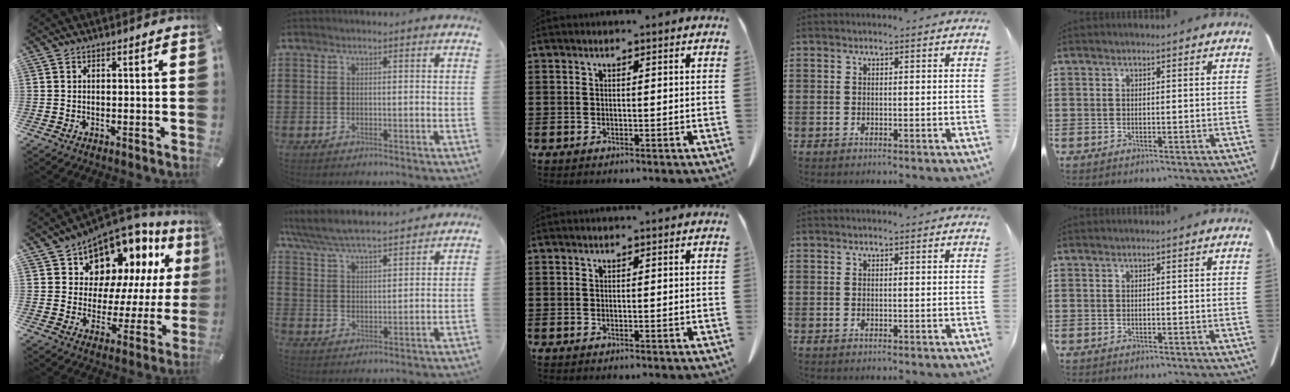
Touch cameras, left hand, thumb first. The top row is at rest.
{"thumb": {"total": 12.6, "force": [9.7, 7.5, 2.9], "torque": [-0.057, -0.095, 0.175]}, "index": {"total": 6.5, "force": [6.2, 0.9, 1.9], "torque": [-0.064, -0.031, 0.108]}}